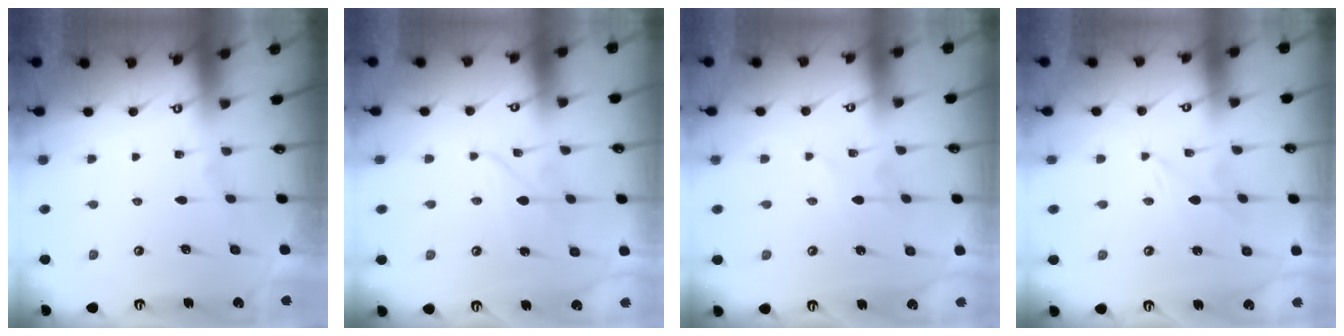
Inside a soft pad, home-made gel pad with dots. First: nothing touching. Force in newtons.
{"total": 1.9, "press": 1.9, "slide": 0.2}
{"total": 1.0, "press": 1.0, "slide": 0.1}
{"total": 0.0}